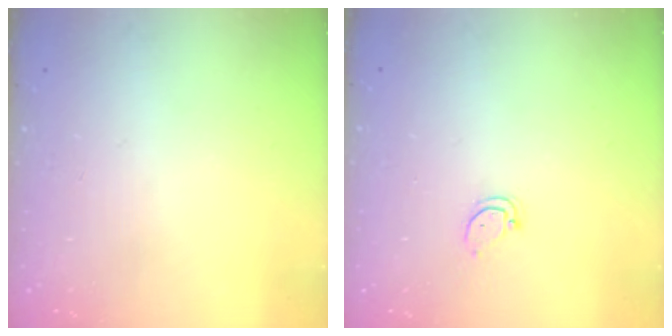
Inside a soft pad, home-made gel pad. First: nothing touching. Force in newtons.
{"total": 3.5, "press": 3.5, "slide": 0.4}